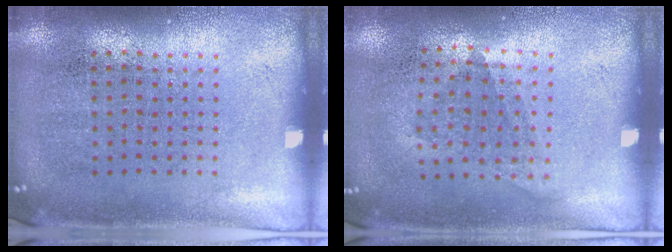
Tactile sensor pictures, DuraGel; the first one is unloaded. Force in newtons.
{"total": 1.1, "press": 0.8, "slide": 0.7}